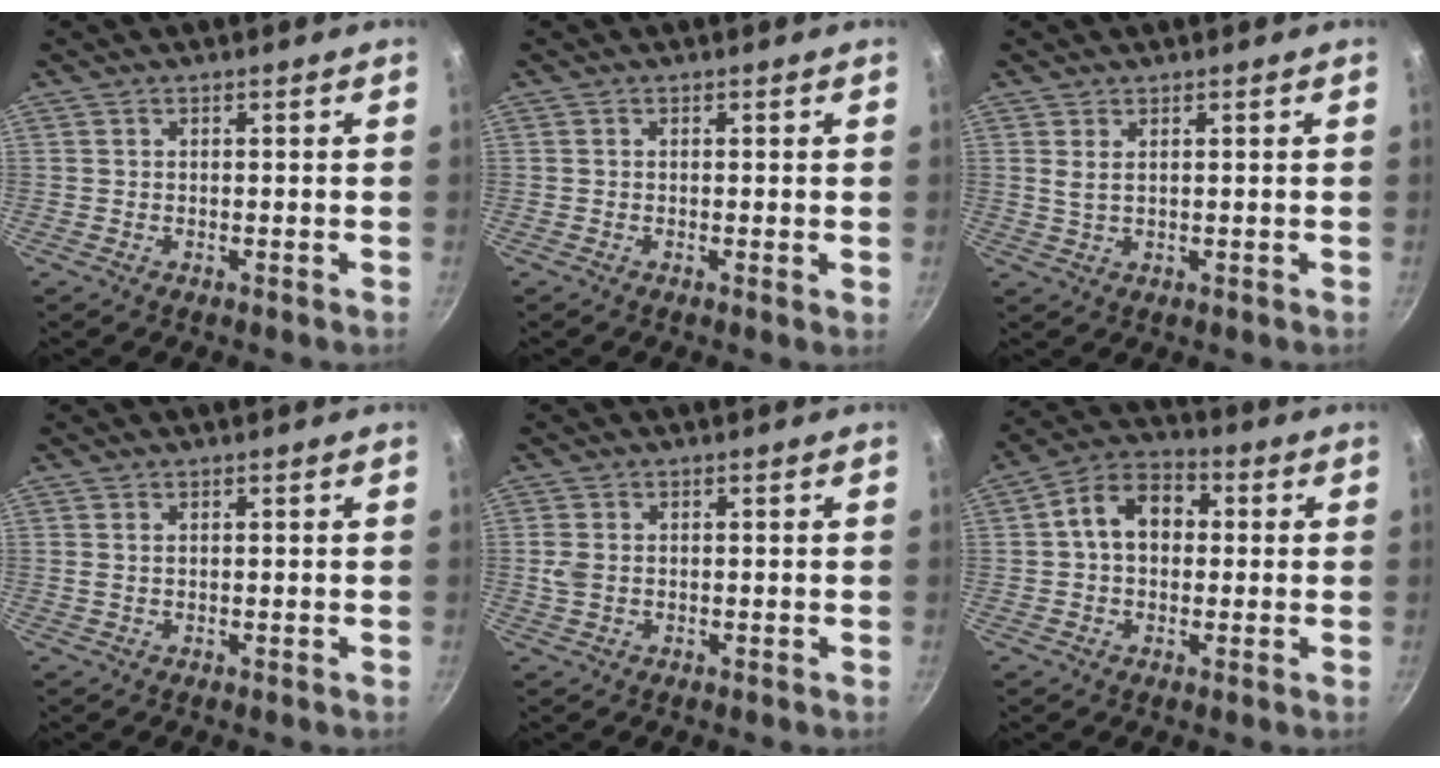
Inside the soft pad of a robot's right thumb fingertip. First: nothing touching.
{"total": 0.6, "force": [0.0, 0.1, 0.6], "torque": [-0.008, -0.003, -0.003]}
{"total": 2.1, "force": [0.8, 0.8, 1.7], "torque": [-0.033, -0.005, 0.018]}
{"total": 0.9, "force": [0.3, 0.5, 0.7], "torque": [-0.014, 0.001, 0.005]}
{"total": 2.7, "force": [0.0, 2.0, 1.8], "torque": [-0.039, 0.001, 0.001]}
{"total": 9.9, "force": [1.0, 7.2, 6.7], "torque": [-0.076, 0.028, -0.002]}